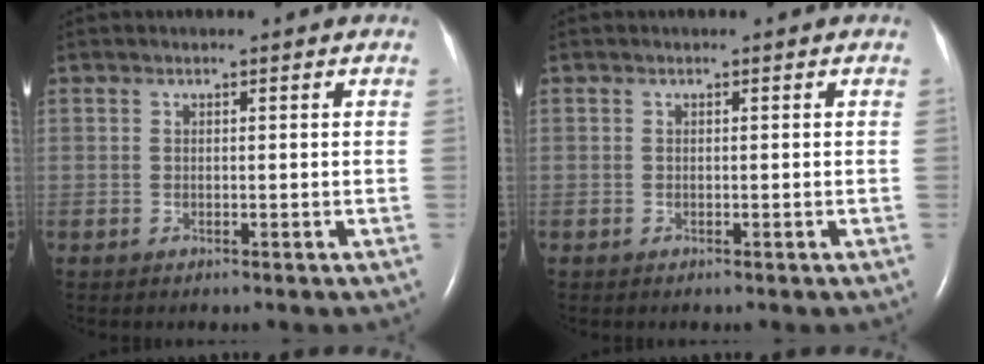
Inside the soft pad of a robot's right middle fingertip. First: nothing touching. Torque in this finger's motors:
{"motor_torque": [-0.06, 0.00, -0.44, -0.21]}